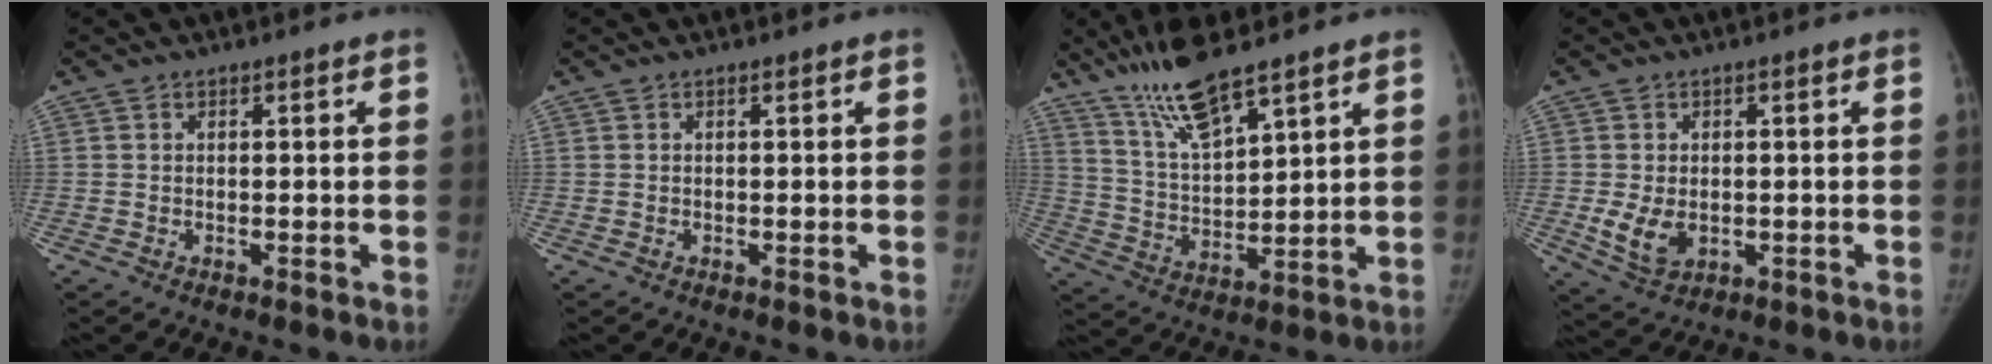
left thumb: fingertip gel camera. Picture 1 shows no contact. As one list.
[{"total": 0.0}, {"total": 12.0, "force": [9.0, 2.3, 7.5], "torque": [-0.131, -0.048, 0.182]}, {"total": 5.7, "force": [-0.9, 3.9, 4.1], "torque": [-0.069, -0.010, -0.005]}]